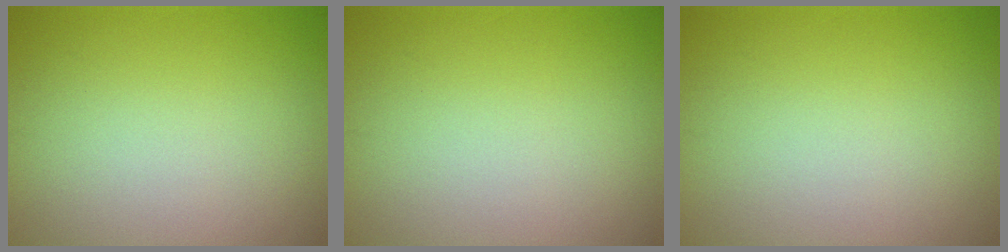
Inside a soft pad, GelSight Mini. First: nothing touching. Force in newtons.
{"total": 0.0}
{"total": 0.0}